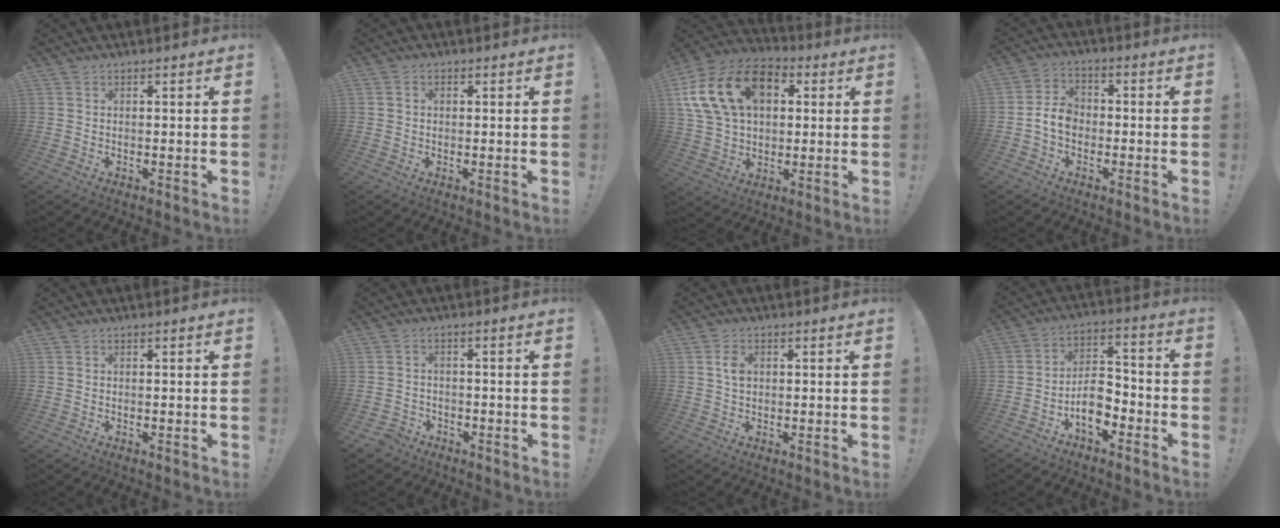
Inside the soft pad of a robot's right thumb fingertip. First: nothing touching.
{"total": 1.2, "force": [0.1, 1.1, 0.5], "torque": [-0.008, 0.003, 0.002]}
{"total": 21.3, "force": [7.2, 14.4, 14.0], "torque": [-0.247, -0.011, 0.134]}
{"total": 7.2, "force": [-2.0, 5.3, 4.5], "torque": [-0.074, 0.011, -0.034]}
{"total": 0.0}
{"total": 2.7, "force": [-2.0, 1.7, 0.5], "torque": [-0.016, 0.004, -0.038]}
{"total": 3.6, "force": [0.6, 2.6, 2.4], "torque": [-0.025, -0.002, 0.006]}
{"total": 9.6, "force": [-5.1, 5.6, 5.8], "torque": [-0.096, 0.030, -0.090]}